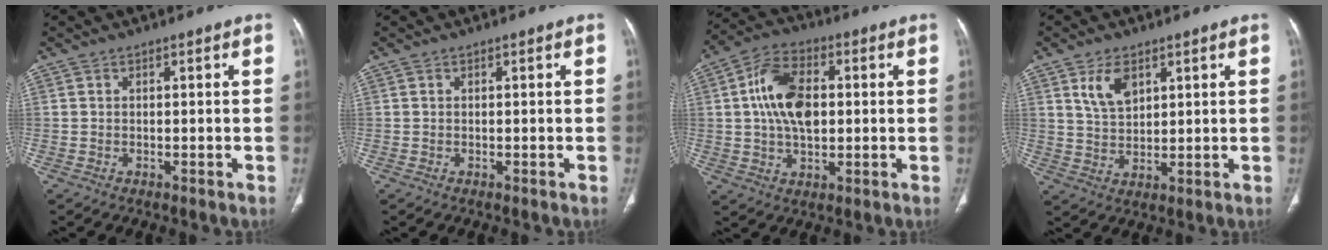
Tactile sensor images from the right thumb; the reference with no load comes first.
{"total": 0.0}
{"total": 12.7, "force": [1.6, 7.6, 10.0], "torque": [-0.172, 0.011, 0.025]}
{"total": 6.3, "force": [3.1, 3.6, 4.1], "torque": [-0.063, -0.017, 0.066]}